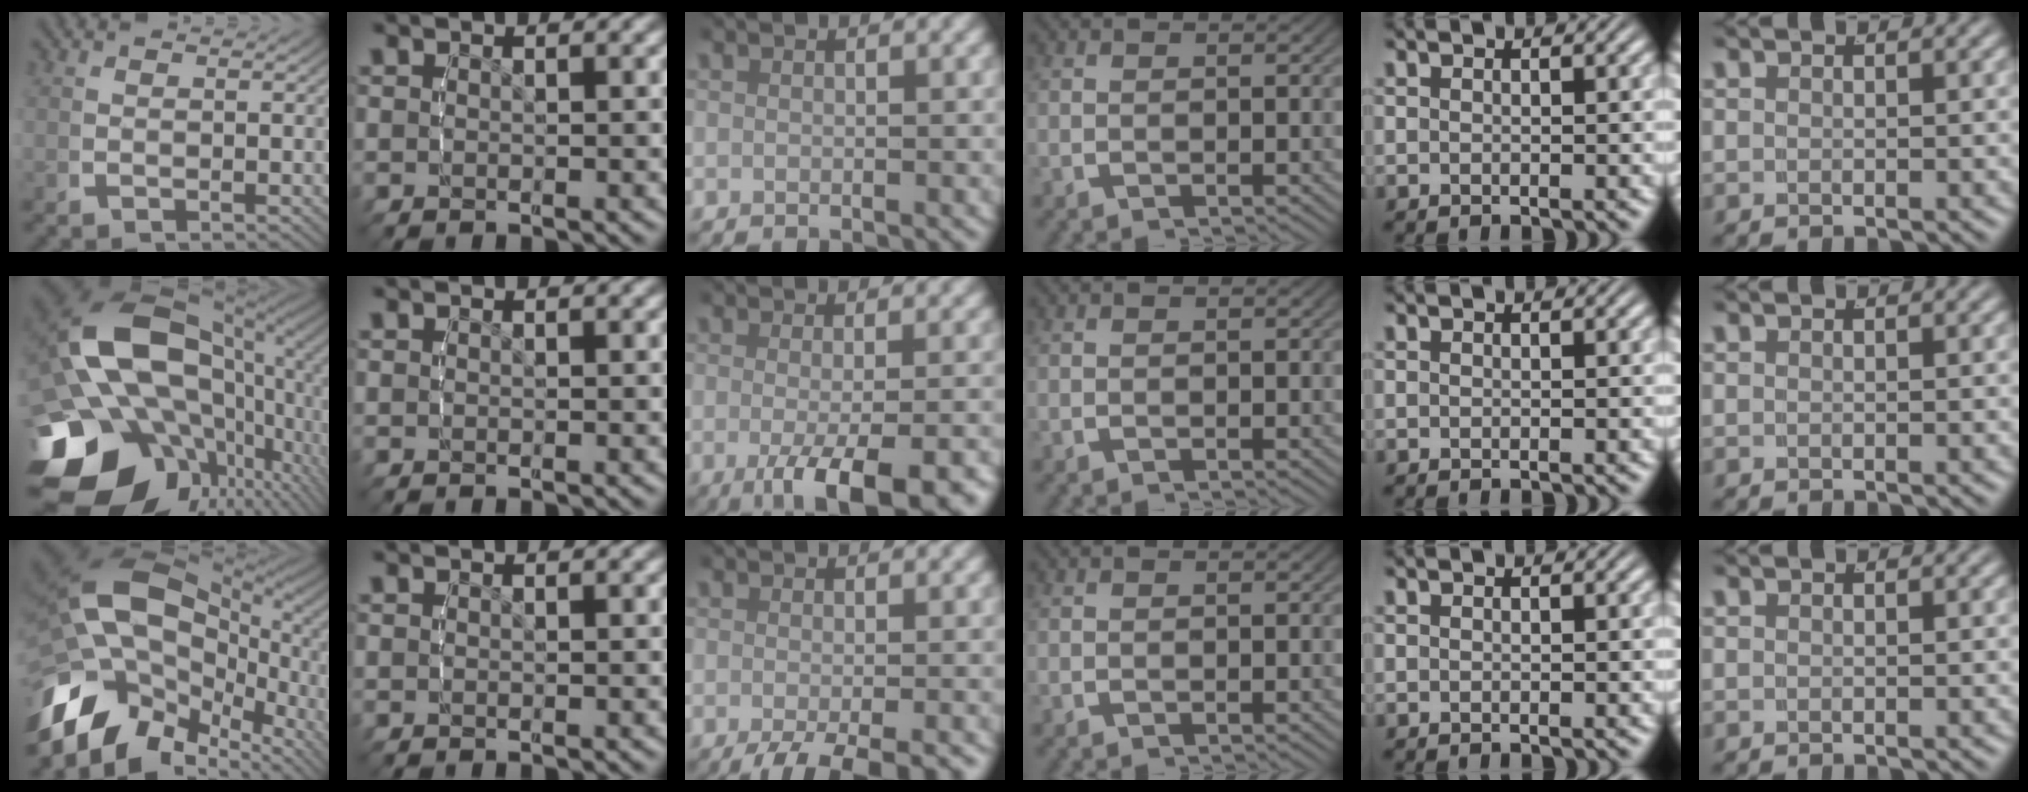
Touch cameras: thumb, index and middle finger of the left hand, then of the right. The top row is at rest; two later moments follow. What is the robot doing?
{"motion": "lift_and_place", "object": "lipstick"}